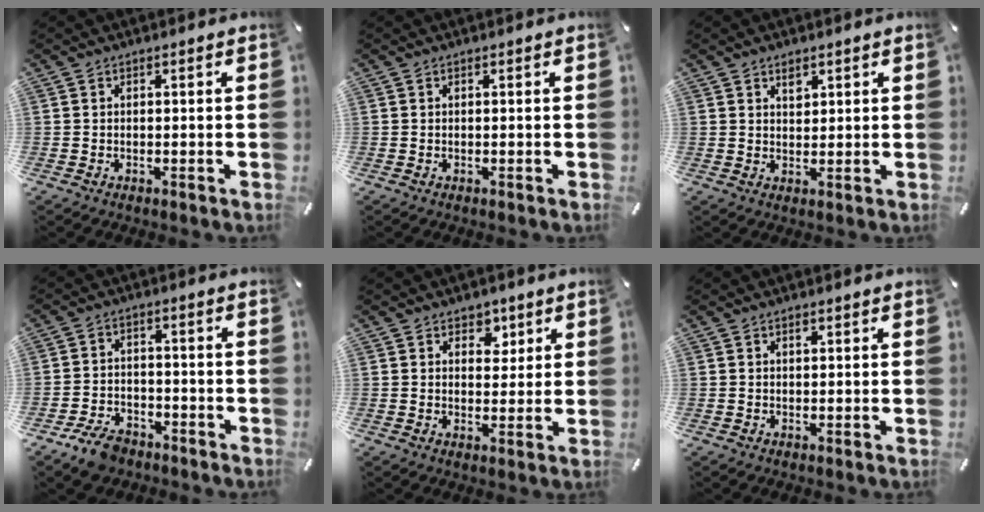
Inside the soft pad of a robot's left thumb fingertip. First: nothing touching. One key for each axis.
{"total": 0.0}
{"total": 2.4, "fx": 1.5, "fy": 1.6, "fz": 1.0, "tx": 0.002, "ty": -0.009, "tz": 0.023}
{"total": 6.4, "fx": -4.7, "fy": 3.7, "fz": 2.5, "tx": -0.051, "ty": 0.027, "tz": -0.089}
{"total": 4.2, "fx": 2.1, "fy": 3.4, "fz": 1.3, "tx": 0.004, "ty": -0.011, "tz": 0.029}
{"total": 0.8, "fx": 0.4, "fy": 0.5, "fz": 0.5, "tx": -0.010, "ty": 0.001, "tz": 0.008}